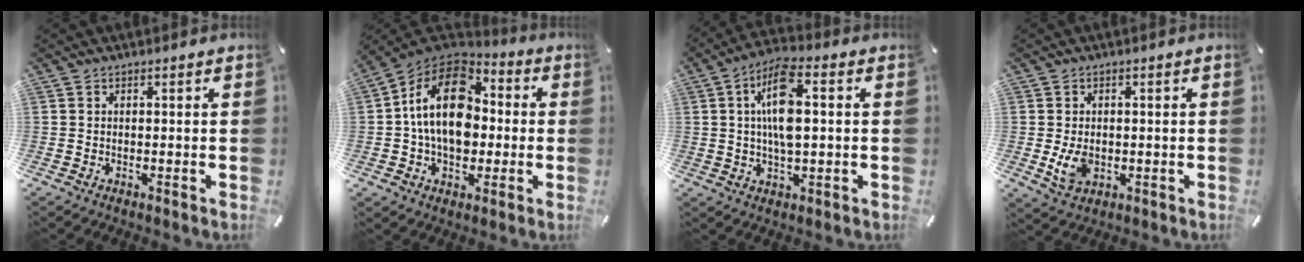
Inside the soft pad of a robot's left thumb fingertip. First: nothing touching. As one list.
[{"total": 18.0, "force": [0.4, 13.0, 12.5], "torque": [-0.234, 0.012, 0.003]}, {"total": 11.8, "force": [1.7, 4.8, 10.6], "torque": [-0.206, 0.002, 0.028]}, {"total": 5.8, "force": [-0.7, 4.1, 4.1], "torque": [-0.089, -0.005, -0.014]}]